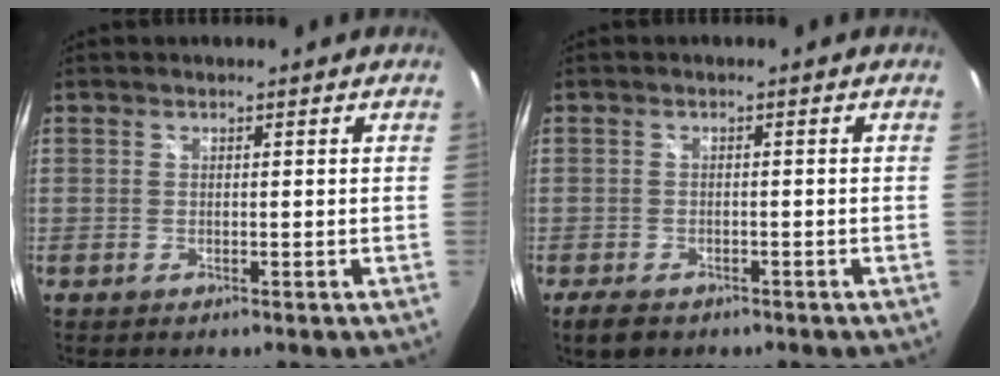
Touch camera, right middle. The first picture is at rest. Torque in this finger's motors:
{"motor_torque": [0.53, -0.46, 0.02, 0.00]}